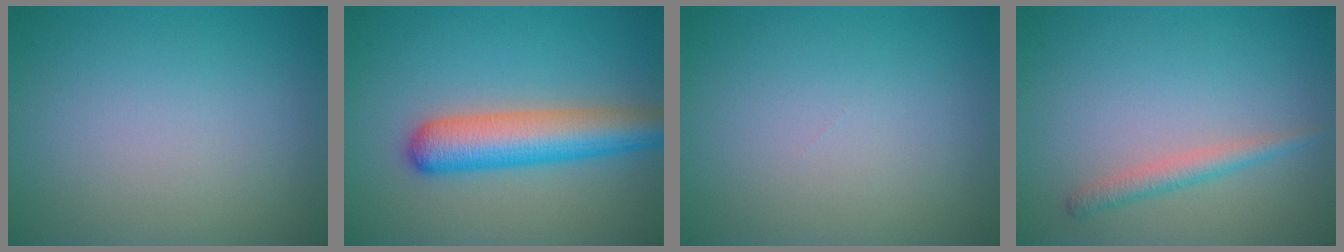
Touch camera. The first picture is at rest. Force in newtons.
{"total": 6.2, "press": 6.2, "slide": 0.3}
{"total": 0.0}
{"total": 1.8, "press": 1.8, "slide": 0.1}